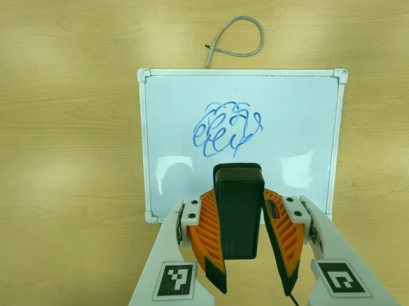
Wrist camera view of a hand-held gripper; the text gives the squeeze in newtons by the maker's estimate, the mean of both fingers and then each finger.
{"total": 8.0, "left": 6.5, "right": 9.6}